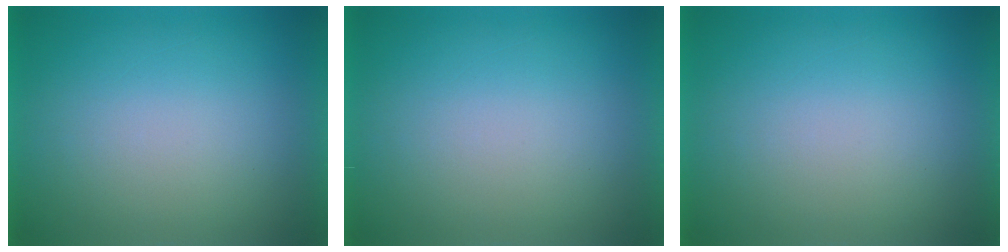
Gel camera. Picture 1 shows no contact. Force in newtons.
{"total": 1.1}
{"total": 0.0}